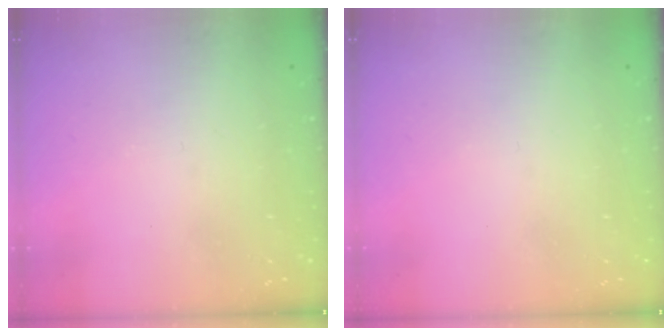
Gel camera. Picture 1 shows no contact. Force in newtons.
{"total": 0.0}